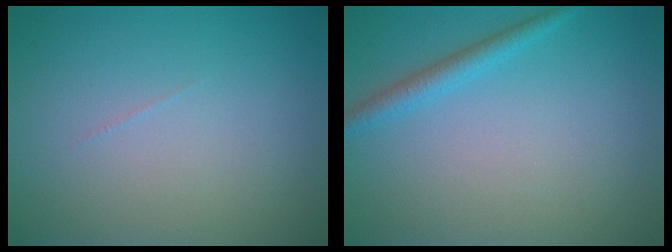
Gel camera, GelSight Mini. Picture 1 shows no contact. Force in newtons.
{"total": 1.9, "press": 1.9, "slide": 0.2}